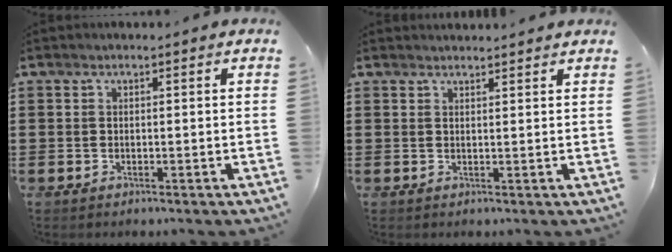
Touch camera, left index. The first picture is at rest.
{"total": 1.4, "force": [1.3, -0.1, 0.1], "torque": [-0.005, -0.001, 0.027]}